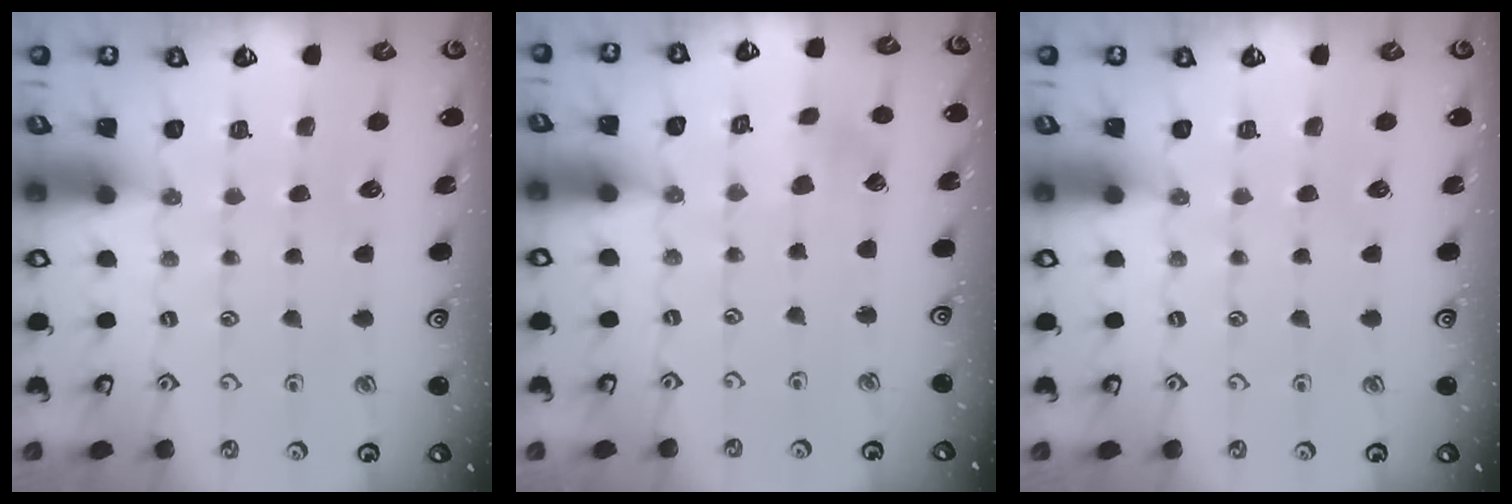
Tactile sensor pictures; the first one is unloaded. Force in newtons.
{"total": 1.8, "press": 1.8, "slide": 0.1}
{"total": 0.0}